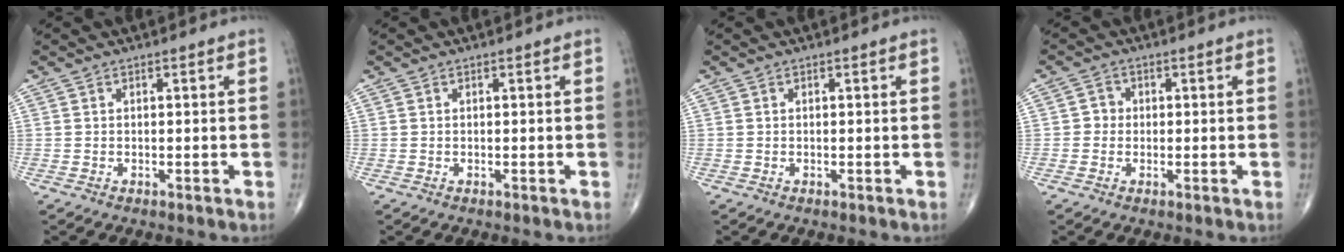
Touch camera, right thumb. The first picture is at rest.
{"total": 0.0}
{"total": 0.0}
{"total": 2.3, "force": [-0.2, 2.2, 0.7], "torque": [0.005, 0.008, -0.008]}